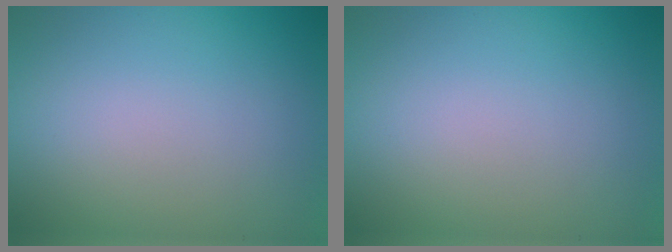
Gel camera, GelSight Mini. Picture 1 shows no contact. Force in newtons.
{"total": 0.0}